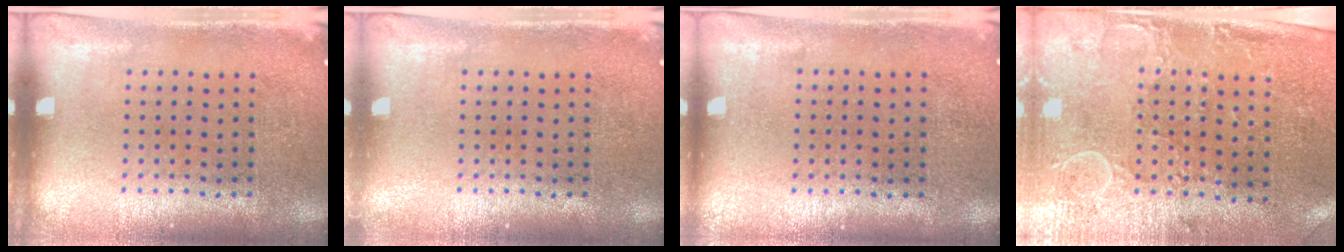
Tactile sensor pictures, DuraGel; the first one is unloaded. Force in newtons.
{"total": 0.6, "press": 0.6, "slide": 0.1}
{"total": 0.0}
{"total": 2.9, "press": 2.4, "slide": 1.7}